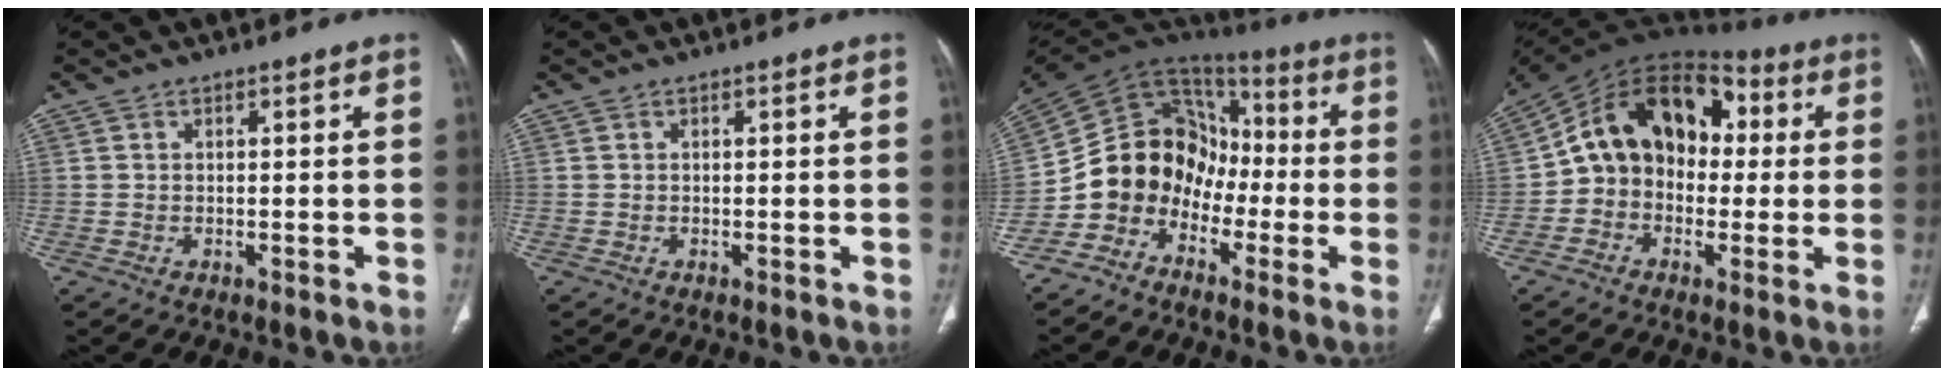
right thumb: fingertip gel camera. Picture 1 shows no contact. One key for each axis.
{"total": 0.0}
{"total": 14.2, "fx": -5.4, "fy": 11.5, "fz": 6.4, "tx": -0.075, "ty": 0.085, "tz": -0.107}
{"total": 16.6, "fx": 1.1, "fy": 12.7, "fz": 10.7, "tx": -0.137, "ty": 0.047, "tz": 0.005}